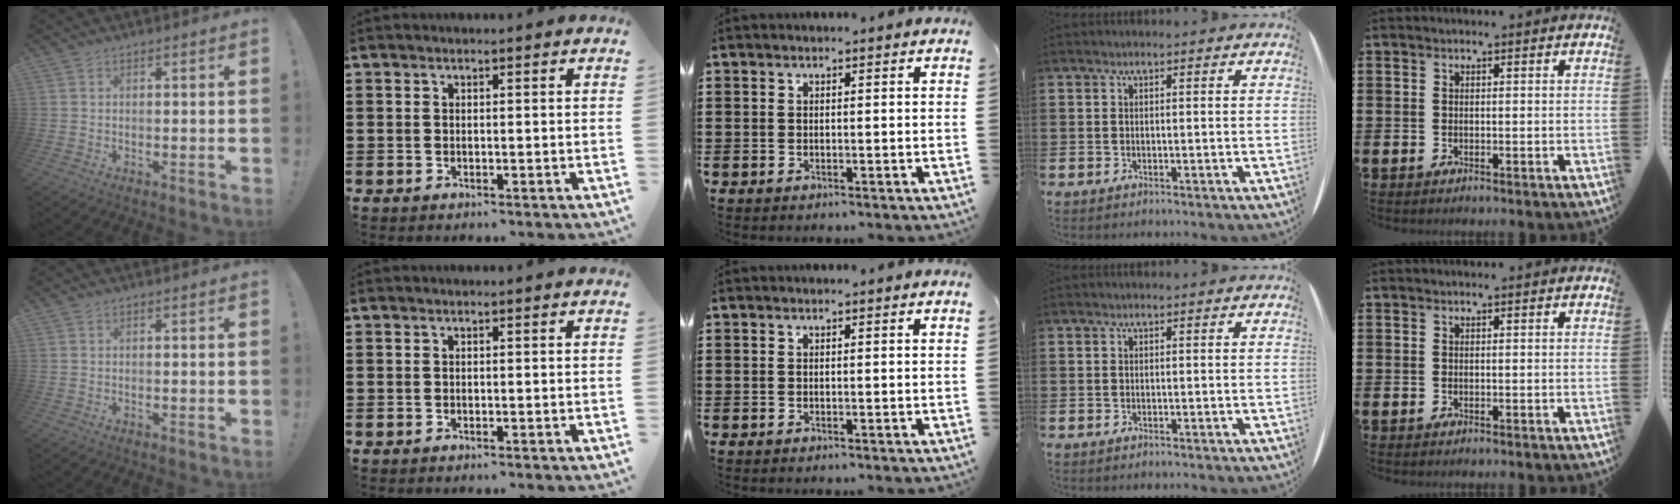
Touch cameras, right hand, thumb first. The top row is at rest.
{}